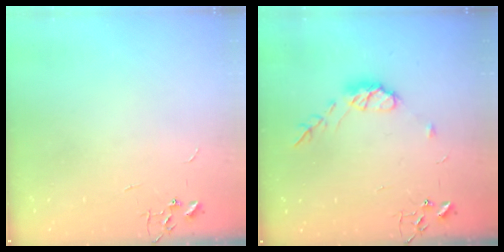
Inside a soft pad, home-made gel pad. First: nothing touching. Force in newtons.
{"total": 8.5, "press": 8.4, "slide": 0.5}